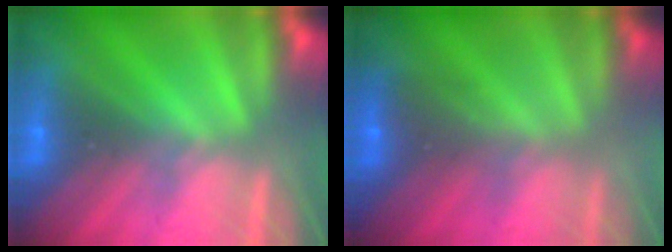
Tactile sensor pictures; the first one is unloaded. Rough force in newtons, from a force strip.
{"total": 2.1}